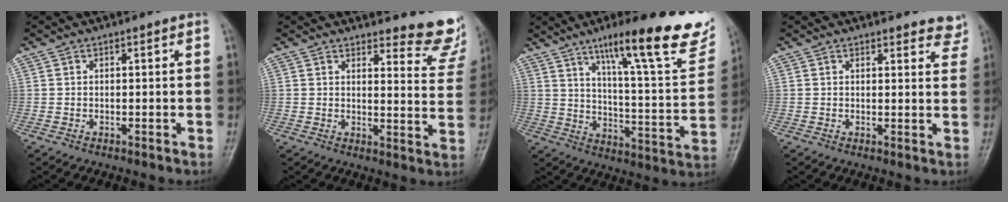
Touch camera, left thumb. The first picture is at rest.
{"total": 10.1, "force": [9.3, 2.7, 2.8], "torque": [-0.001, -0.091, 0.088]}
{"total": 24.4, "force": [15.2, 4.9, 18.5], "torque": [-0.234, -0.054, 0.224]}
{"total": 4.7, "force": [4.3, 1.6, 0.6], "torque": [0.026, -0.026, 0.030]}